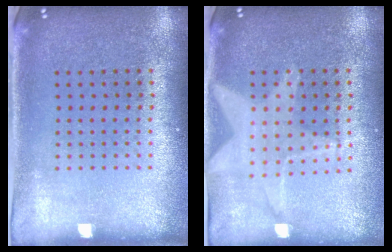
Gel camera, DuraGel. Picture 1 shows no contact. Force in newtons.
{"total": 1.2, "press": 1.2, "slide": 0.2}